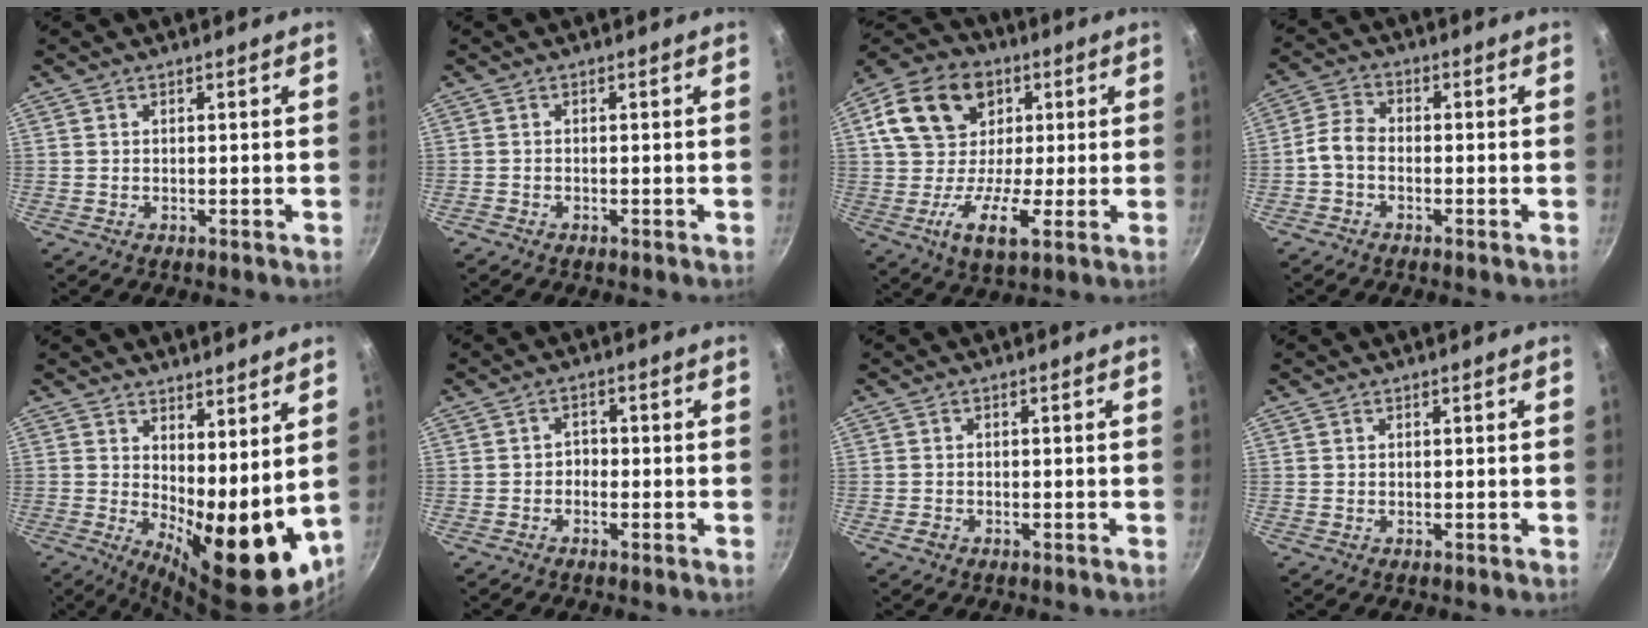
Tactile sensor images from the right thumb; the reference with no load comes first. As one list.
[{"total": 0.0}, {"total": 18.1, "force": [3.2, 13.4, 11.8], "torque": [-0.180, 0.016, 0.042]}, {"total": 4.1, "force": [-1.5, 2.8, 2.6], "torque": [-0.055, 0.026, -0.041]}, {"total": 15.5, "force": [3.1, 6.4, 13.8], "torque": [-0.156, -0.036, 0.059]}, {"total": 1.8, "force": [-0.9, 1.4, 0.7], "torque": [0.001, 0.011, -0.019]}, {"total": 1.2, "force": [-0.7, 1.0, 0.3], "torque": [-0.002, 0.004, -0.009]}, {"total": 0.0}]